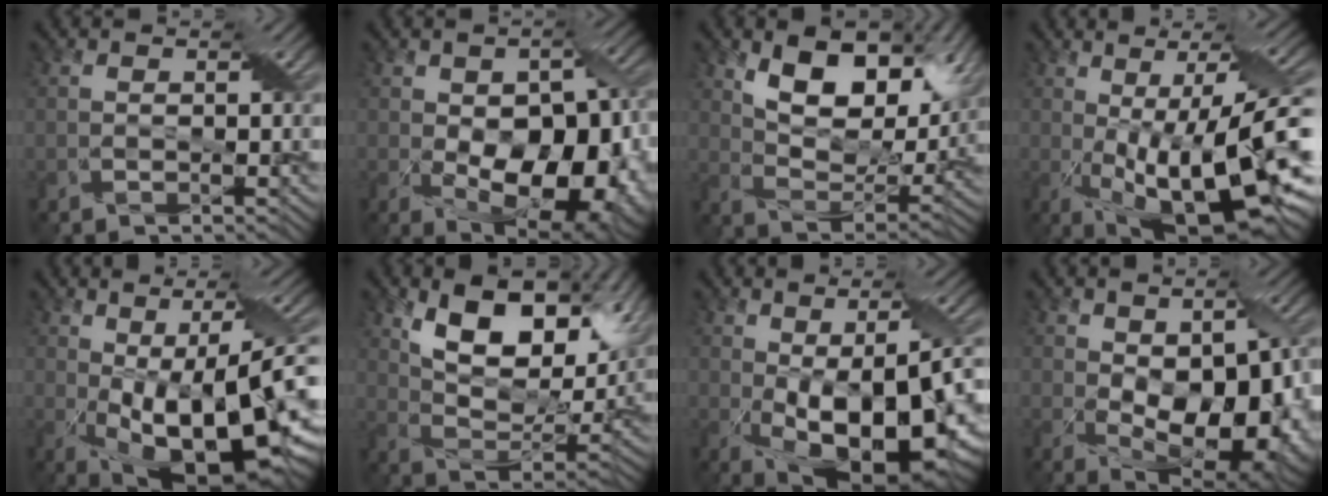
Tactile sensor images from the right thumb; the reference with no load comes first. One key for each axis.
{"total": 16.2, "fx": -3.2, "fy": 10.1, "fz": 12.2, "tx": -0.153, "ty": -0.051, "tz": -0.016}
{"total": 11.8, "fx": 6.3, "fy": 6.2, "fz": 7.8, "tx": -0.129, "ty": -0.008, "tz": 0.102}
{"total": 18.2, "fx": -2.7, "fy": 6.4, "fz": 16.8, "tx": -0.235, "ty": -0.020, "tz": -0.030}
{"total": 18.5, "fx": -2.4, "fy": 8.2, "fz": 16.4, "tx": -0.229, "ty": -0.033, "tz": -0.013}
{"total": 13.5, "fx": 7.3, "fy": 6.7, "fz": 9.2, "tx": -0.155, "ty": -0.010, "tz": 0.123}
{"total": 16.2, "fx": -3.0, "fy": 7.8, "fz": 13.9, "tx": -0.217, "ty": -0.033, "tz": -0.032}
{"total": 15.0, "fx": -2.1, "fy": 8.8, "fz": 12.0, "tx": -0.172, "ty": -0.045, "tz": -0.004}